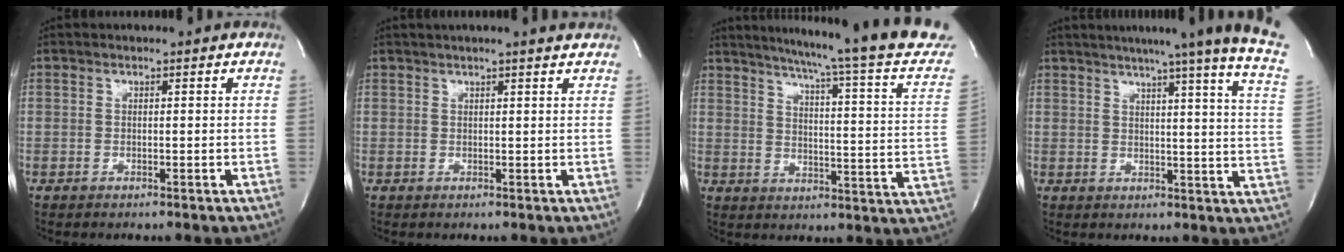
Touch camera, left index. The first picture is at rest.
{"total": 5.6, "force": [4.9, -0.4, 2.8], "torque": [-0.043, 0.019, 0.056]}
{"total": 25.8, "force": [22.5, -1.0, 12.5], "torque": [-0.186, -0.083, 0.271]}
{"total": 23.3, "force": [19.1, -1.6, 13.1], "torque": [-0.179, -0.057, 0.224]}